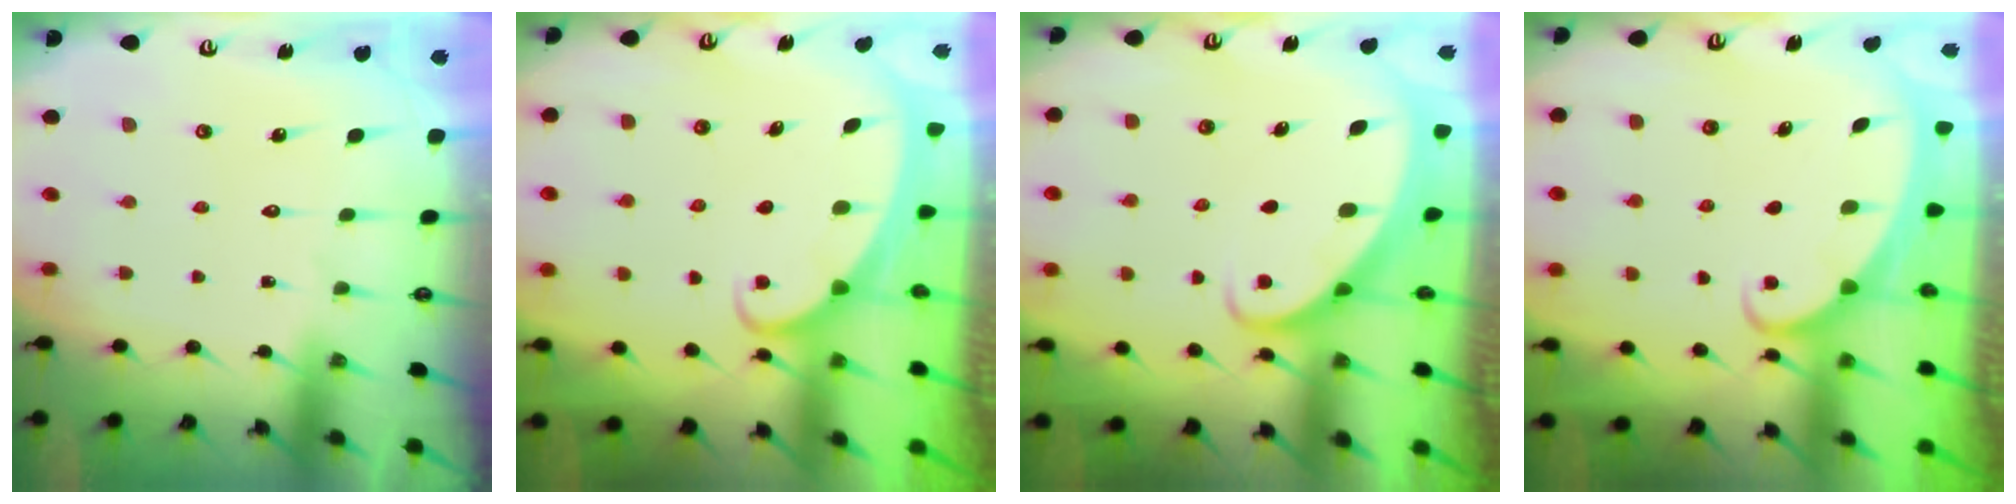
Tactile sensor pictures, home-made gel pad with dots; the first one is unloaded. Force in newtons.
{"total": 1.8, "press": 1.8, "slide": 0.2}
{"total": 2.4, "press": 2.3, "slide": 0.3}
{"total": 1.9, "press": 1.9, "slide": 0.3}